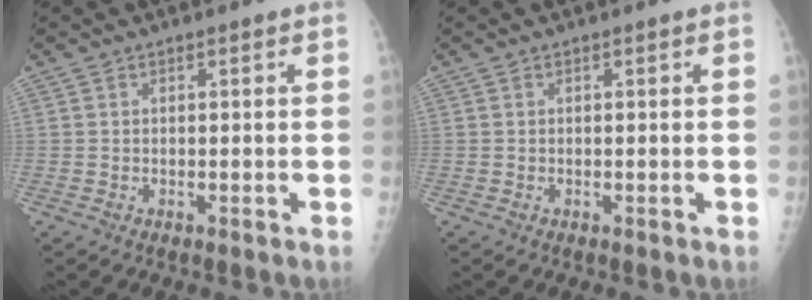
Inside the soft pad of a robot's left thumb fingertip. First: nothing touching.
{"total": 0.0}